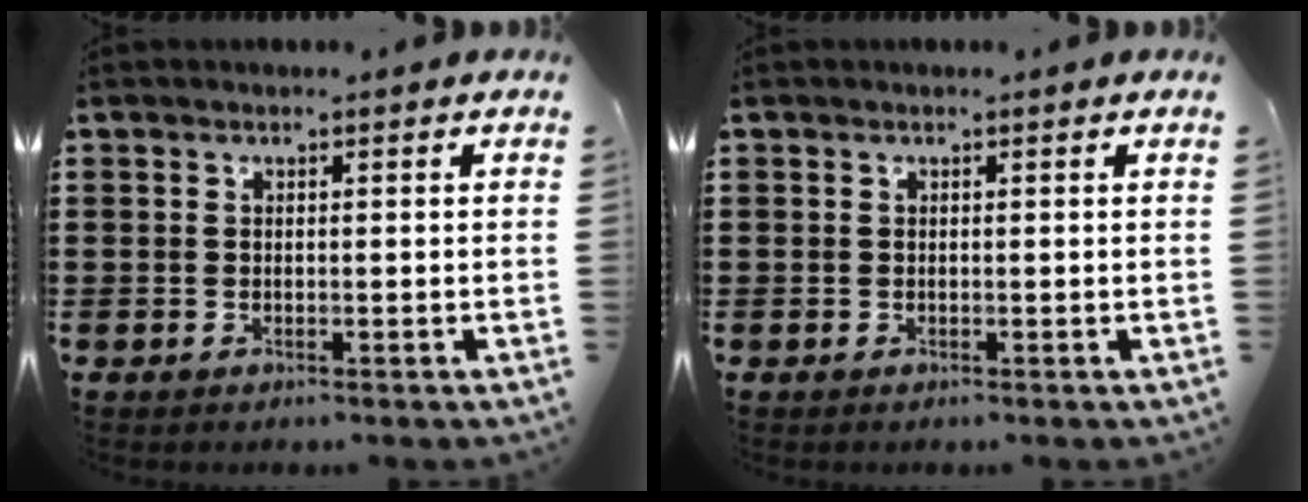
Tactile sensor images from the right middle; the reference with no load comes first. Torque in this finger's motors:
{"motor_torque": [-0.21, -0.17, 0.02, -0.01]}